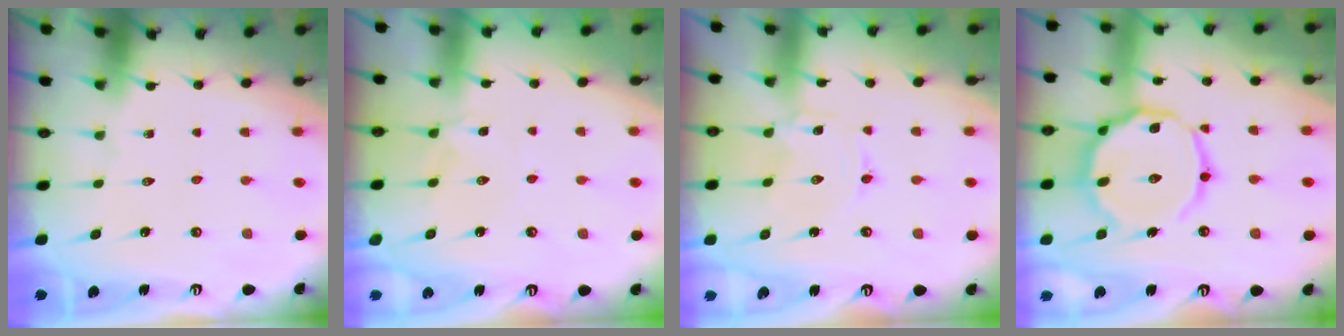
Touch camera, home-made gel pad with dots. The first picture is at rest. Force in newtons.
{"total": 2.8, "press": 2.8, "slide": 0.4}
{"total": 0.0}
{"total": 16.2, "press": 16.2, "slide": 1.1}